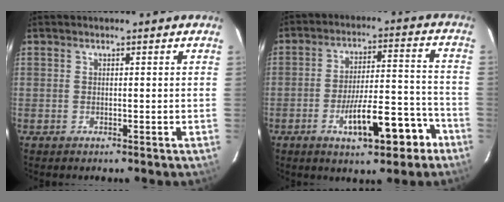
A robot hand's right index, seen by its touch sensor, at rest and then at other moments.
{"total": 12.1, "force": [-6.2, 3.2, 9.8], "torque": [-0.156, 0.021, -0.089]}